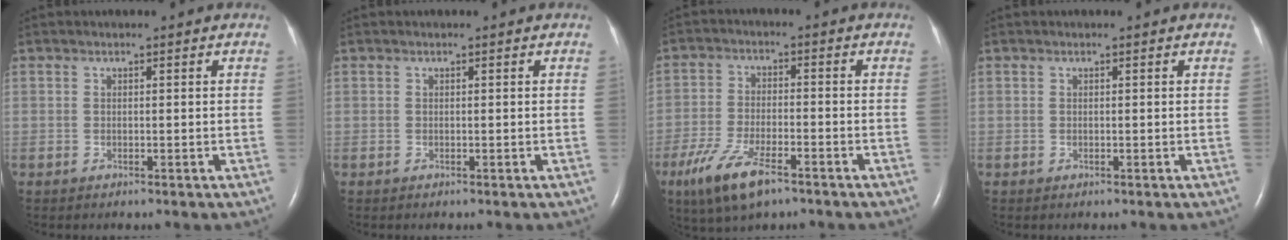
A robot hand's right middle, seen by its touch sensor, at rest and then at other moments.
{"total": 0.0}
{"total": 9.4, "force": [-5.8, 2.7, 6.9], "torque": [-0.144, -0.017, -0.102]}
{"total": 0.0}